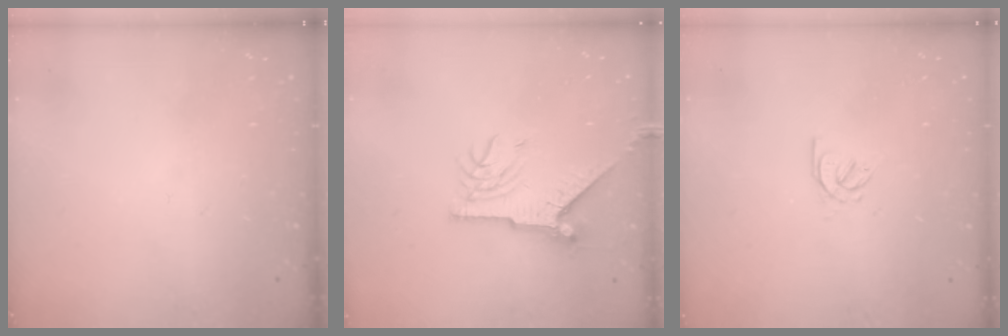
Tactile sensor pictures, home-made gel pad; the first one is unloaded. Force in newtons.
{"total": 9.2, "press": 9.2, "slide": 0.2}
{"total": 2.6, "press": 2.5, "slide": 0.7}